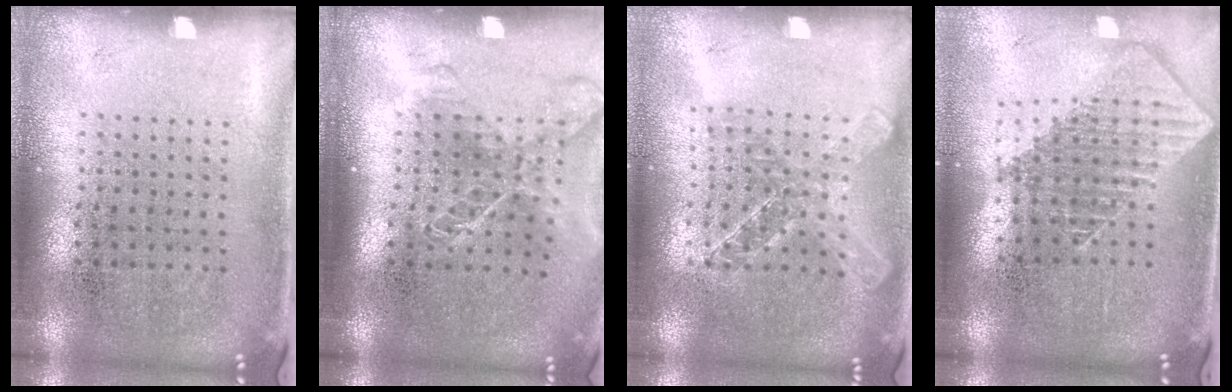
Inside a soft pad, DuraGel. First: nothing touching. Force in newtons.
{"total": 1.9, "press": 1.5, "slide": 1.2}
{"total": 1.6, "press": 1.4, "slide": 0.7}
{"total": 1.9, "press": 1.5, "slide": 1.1}